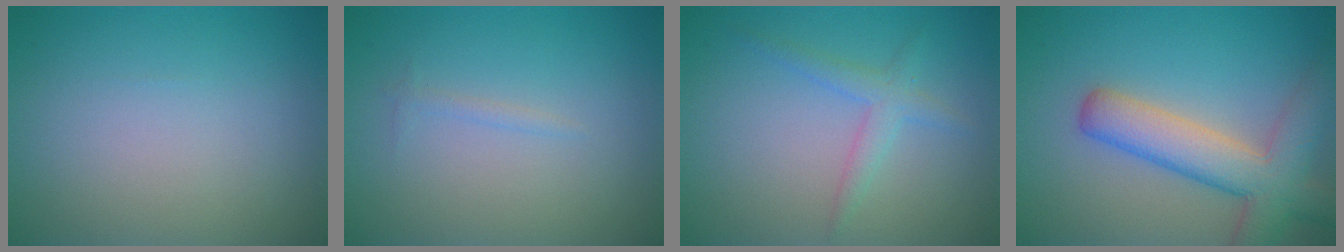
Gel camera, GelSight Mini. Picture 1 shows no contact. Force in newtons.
{"total": 0.6, "press": 0.6, "slide": 0.0}
{"total": 2.0, "press": 2.0, "slide": 0.0}
{"total": 6.9, "press": 6.9, "slide": 0.5}